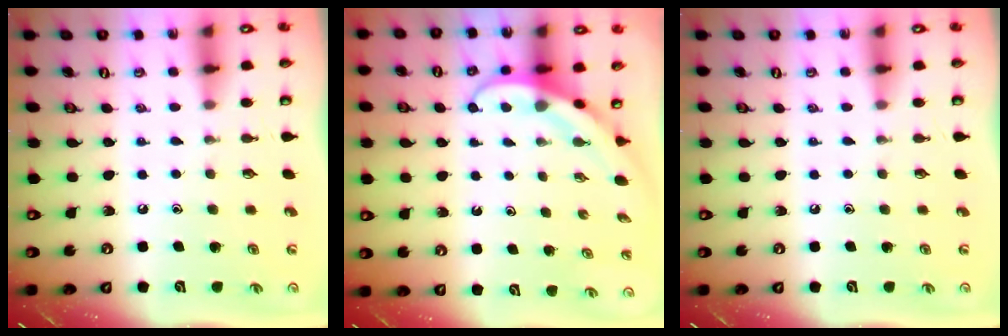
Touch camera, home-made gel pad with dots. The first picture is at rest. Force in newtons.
{"total": 4.0, "press": 4.0, "slide": 0.3}
{"total": 0.0}